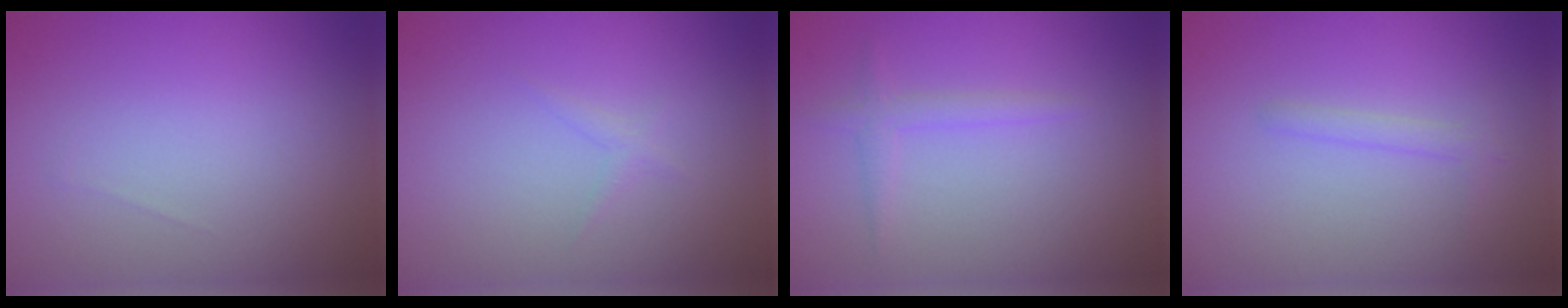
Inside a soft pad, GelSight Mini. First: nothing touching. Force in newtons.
{"total": 0.7, "press": 0.7, "slide": 0.0}
{"total": 1.4, "press": 1.4, "slide": 0.1}
{"total": 1.2, "press": 1.2, "slide": 0.0}